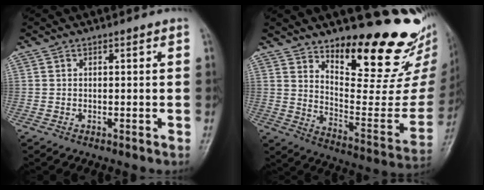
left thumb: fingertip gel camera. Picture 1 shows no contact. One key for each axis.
{"total": 23.0, "fx": 17.7, "fy": 7.8, "fz": 12.5, "tx": -0.129, "ty": -0.132, "tz": 0.257}